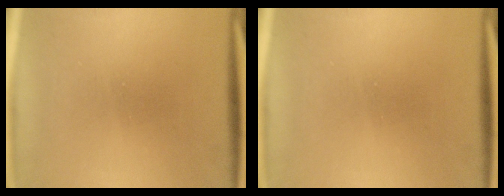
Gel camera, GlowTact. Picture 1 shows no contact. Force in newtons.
{"total": 0.0}